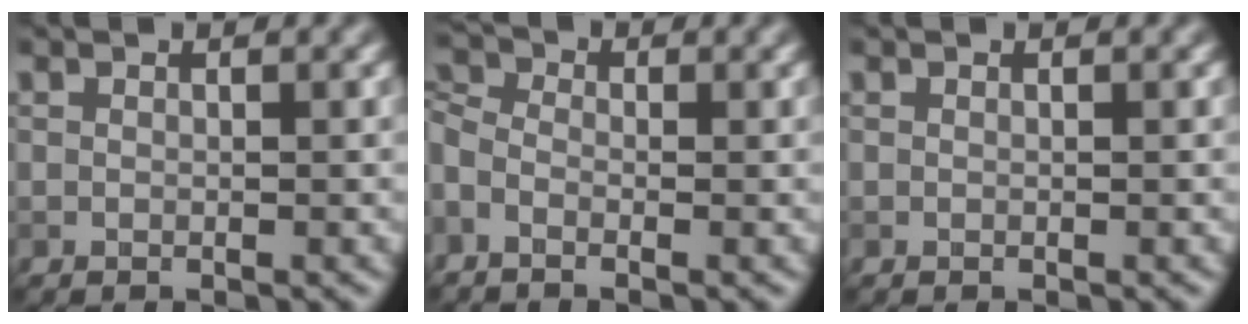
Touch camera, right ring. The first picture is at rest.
{"total": 2.7, "force": [-0.7, 1.8, 2.0], "torque": [-0.055, 0.004, -0.032]}
{"total": 0.0}